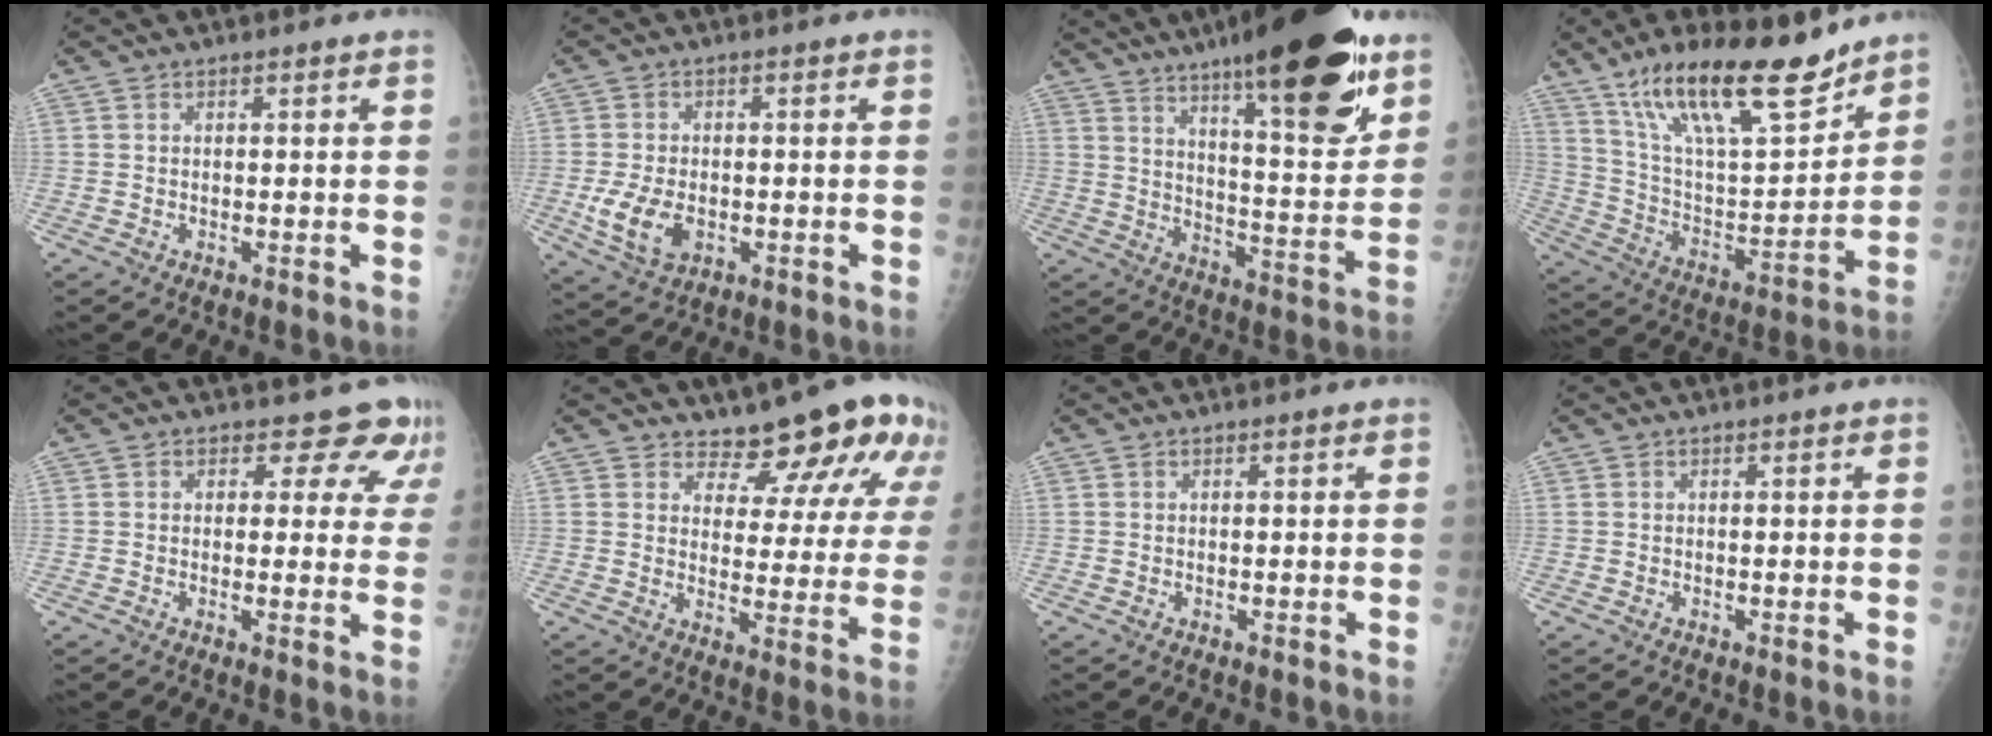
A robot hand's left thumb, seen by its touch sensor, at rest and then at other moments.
{"total": 7.8, "force": [-1.9, 5.1, 5.6], "torque": [-0.106, -0.002, -0.026]}
{"total": 25.6, "force": [16.2, 6.5, 18.8], "torque": [-0.252, -0.068, 0.247]}
{"total": 22.4, "force": [16.0, 6.4, 14.3], "torque": [-0.213, -0.071, 0.283]}
{"total": 7.1, "force": [5.8, 4.0, 1.3], "torque": [0.029, -0.026, 0.045]}
{"total": 14.2, "force": [11.7, 5.7, 5.7], "torque": [-0.020, -0.082, 0.132]}
{"total": 0.0}
{"total": 0.0}